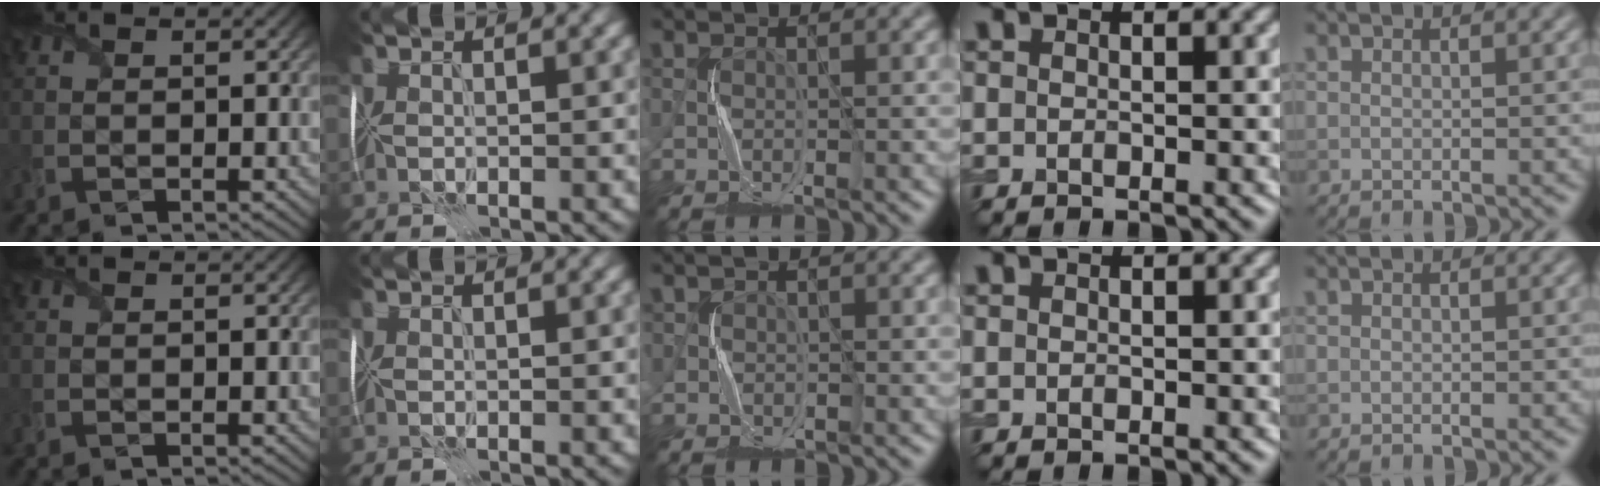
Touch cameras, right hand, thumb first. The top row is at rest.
{"middle": {"total": 0.9, "force": [0.5, 0.7, 0.0], "torque": [0.001, 0.002, 0.008]}}